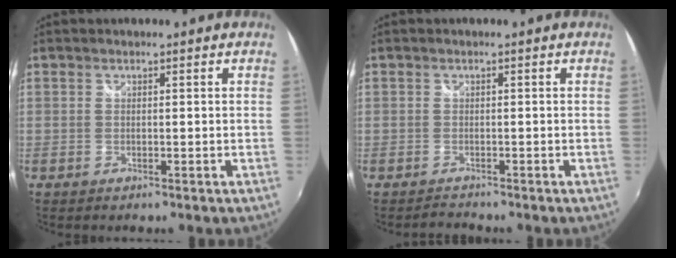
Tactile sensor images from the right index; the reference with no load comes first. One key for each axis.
{"total": 1.5, "fx": -1.3, "fy": 0.7, "fz": -0.3, "tx": 0.000, "ty": 0.003, "tz": -0.024}